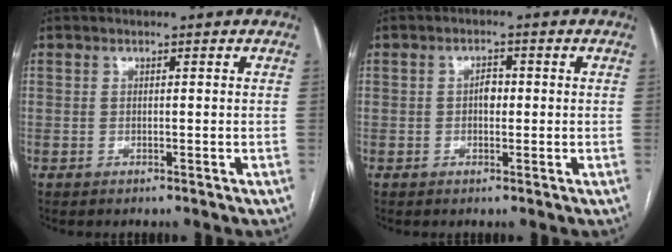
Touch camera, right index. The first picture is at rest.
{"total": 2.1, "force": [-0.1, 1.2, 1.6], "torque": [-0.024, 0.005, -0.002]}